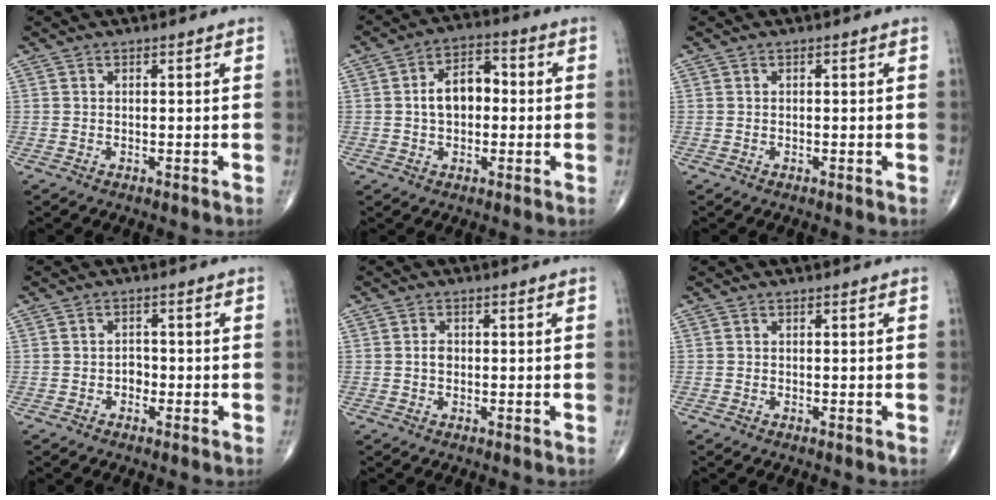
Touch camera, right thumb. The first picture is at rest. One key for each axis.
{"total": 8.3, "fx": 0.1, "fy": 5.3, "fz": 6.4, "tx": -0.089, "ty": 0.027, "tz": -0.008}
{"total": 0.0}
{"total": 2.0, "fx": -0.8, "fy": 1.5, "fz": 1.0, "tx": -0.002, "ty": 0.008, "tz": -0.018}
{"total": 1.5, "fx": -0.1, "fy": 1.1, "fz": 1.0, "tx": -0.015, "ty": 0.003, "tz": -0.003}
{"total": 0.0}